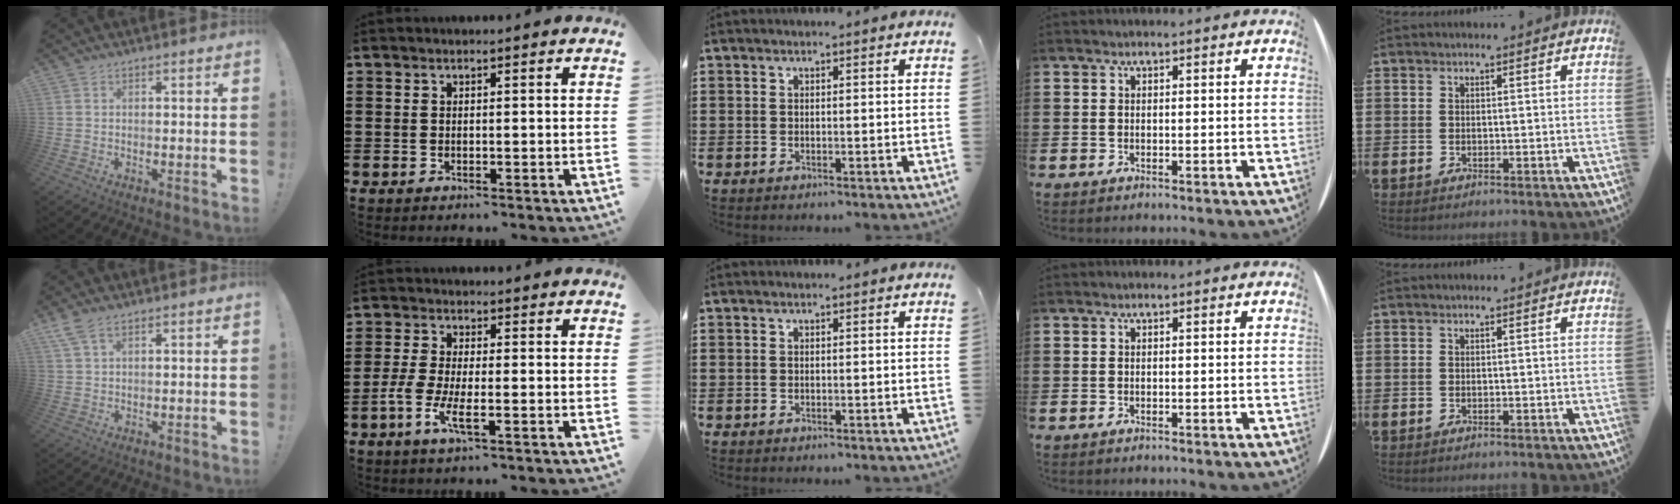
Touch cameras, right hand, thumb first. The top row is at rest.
{"thumb": {"total": 4.8, "force": [3.2, 2.0, 2.9], "torque": [-0.052, -0.010, 0.062]}, "index": {"total": 5.4, "force": [-2.2, 1.5, 4.7], "torque": [-0.108, -0.008, -0.046]}}